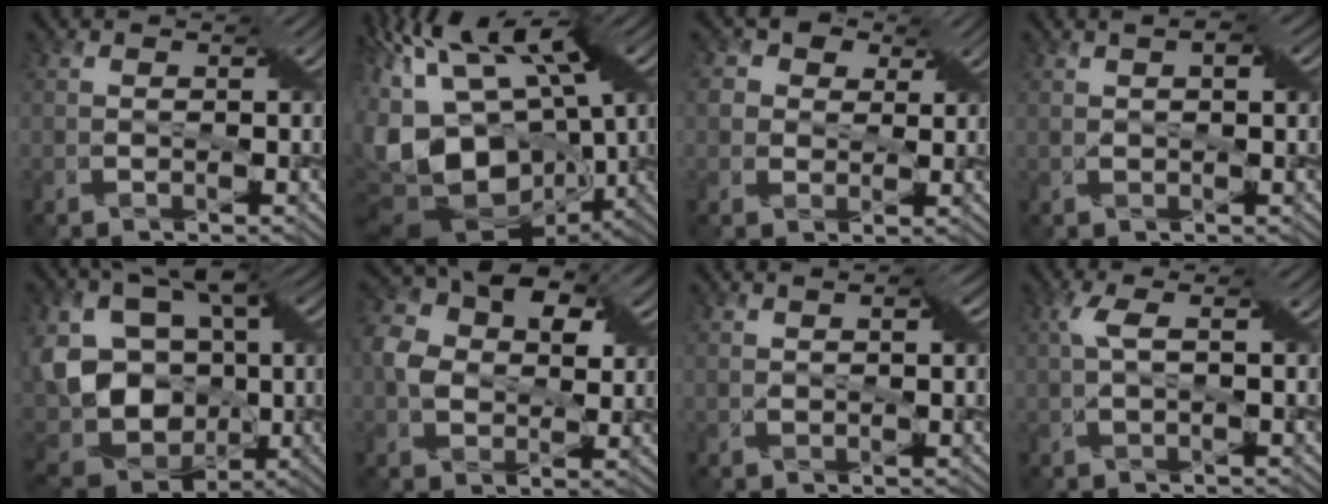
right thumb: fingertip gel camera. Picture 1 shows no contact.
{"total": 18.0, "force": [-1.3, 11.8, 13.6], "torque": [-0.252, -0.004, 0.001]}
{"total": 5.9, "force": [2.8, 4.8, 2.0], "torque": [-0.072, 0.009, 0.039]}
{"total": 2.8, "force": [1.4, 1.1, 2.1], "torque": [-0.027, 0.006, 0.015]}
{"total": 17.2, "force": [-0.3, 12.6, 11.6], "torque": [-0.225, 0.002, 0.005]}
{"total": 8.3, "force": [1.8, 6.1, 5.3], "torque": [-0.111, 0.009, 0.024]}
{"total": 2.2, "force": [1.2, 0.7, 1.7], "torque": [-0.022, -0.001, 0.020]}
{"total": 2.6, "force": [0.6, 0.3, 2.5], "torque": [-0.060, 0.009, 0.011]}